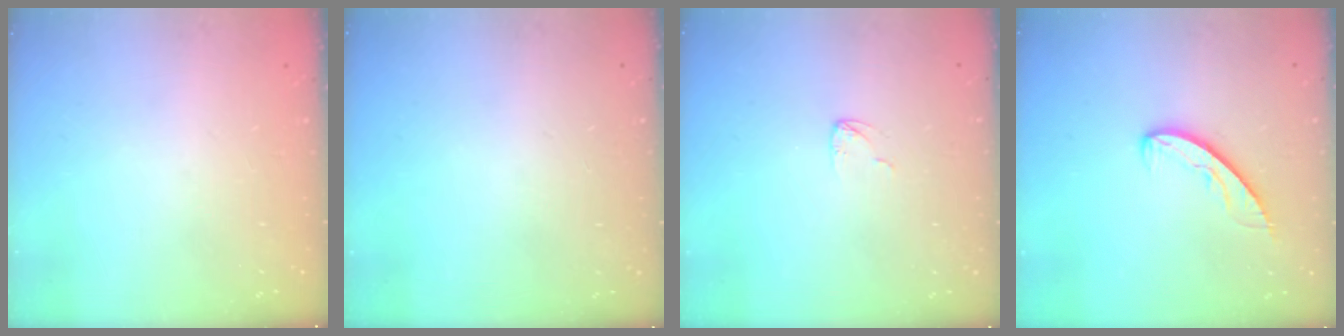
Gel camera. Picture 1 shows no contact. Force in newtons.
{"total": 0.0}
{"total": 3.0, "press": 2.9, "slide": 0.3}
{"total": 5.7, "press": 5.7, "slide": 0.5}